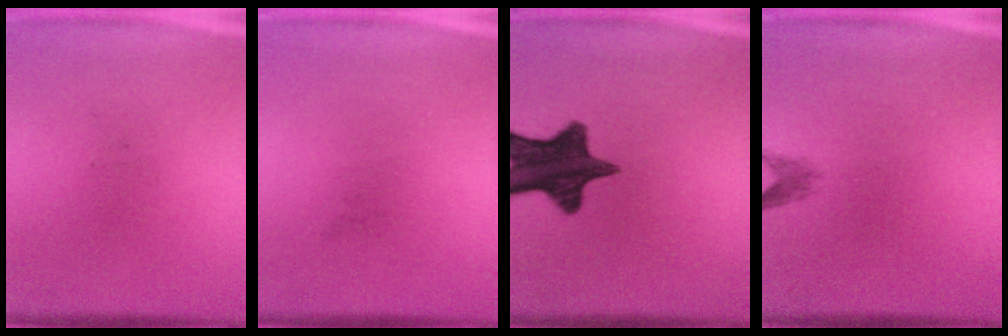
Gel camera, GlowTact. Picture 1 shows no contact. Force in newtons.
{"total": 0.0}
{"total": 13.8}
{"total": 1.4}